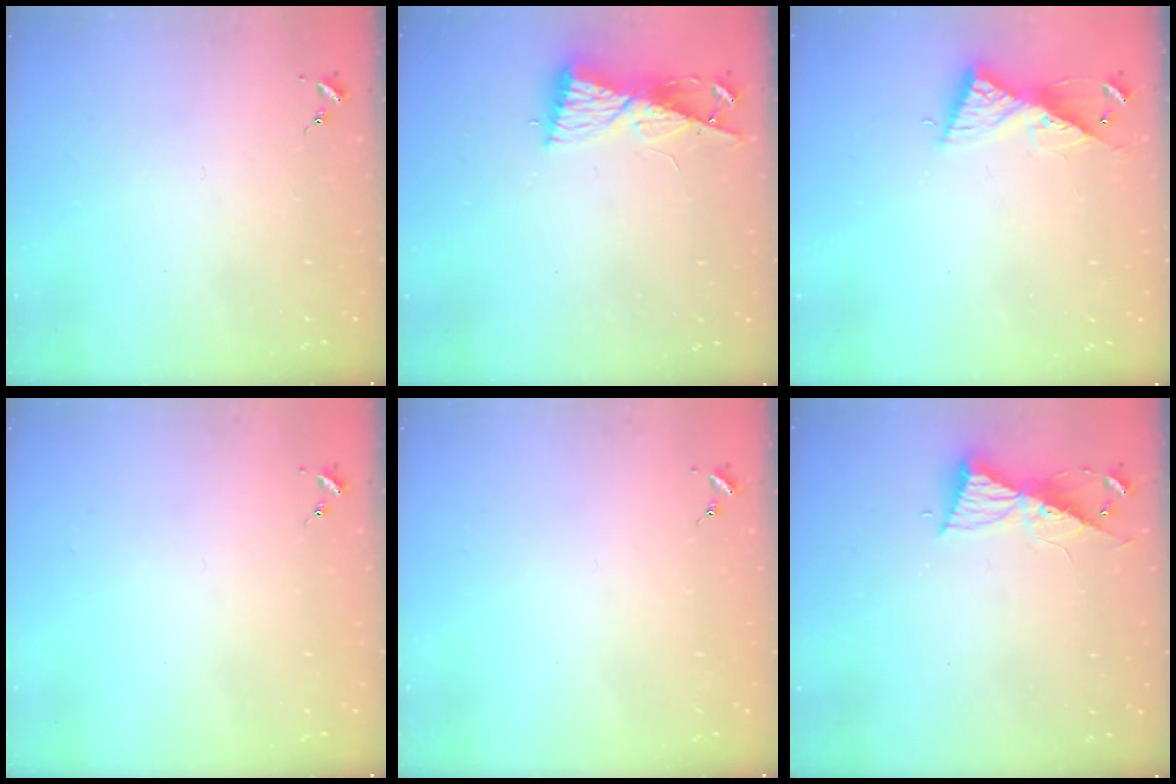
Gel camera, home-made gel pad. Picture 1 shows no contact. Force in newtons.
{"total": 8.5, "press": 8.5, "slide": 0.7}
{"total": 9.0, "press": 9.0, "slide": 0.1}
{"total": 0.0}
{"total": 0.0}
{"total": 9.2, "press": 9.2, "slide": 0.8}